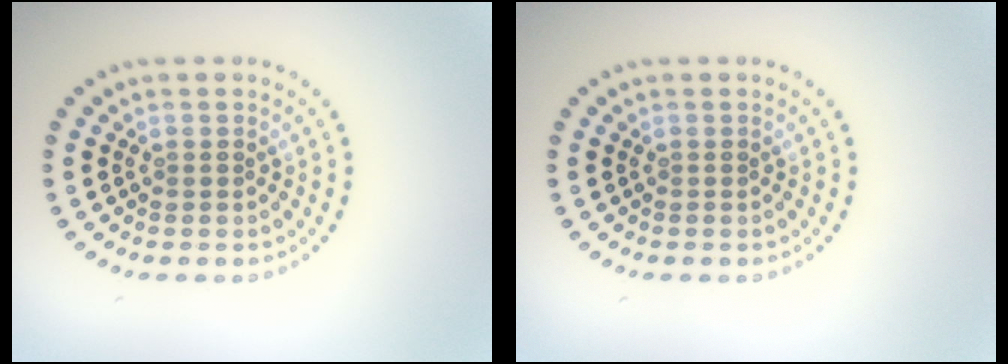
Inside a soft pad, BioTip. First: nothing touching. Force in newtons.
{"total": 0.0}